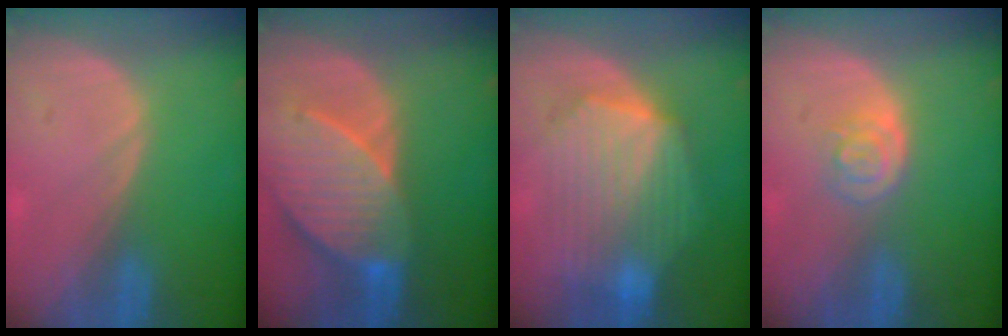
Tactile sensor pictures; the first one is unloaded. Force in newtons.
{"total": 10.1, "press": 8.9, "slide": 4.7}
{"total": 10.3, "press": 10.3, "slide": 0.9}
{"total": 3.3, "press": 3.2, "slide": 0.6}